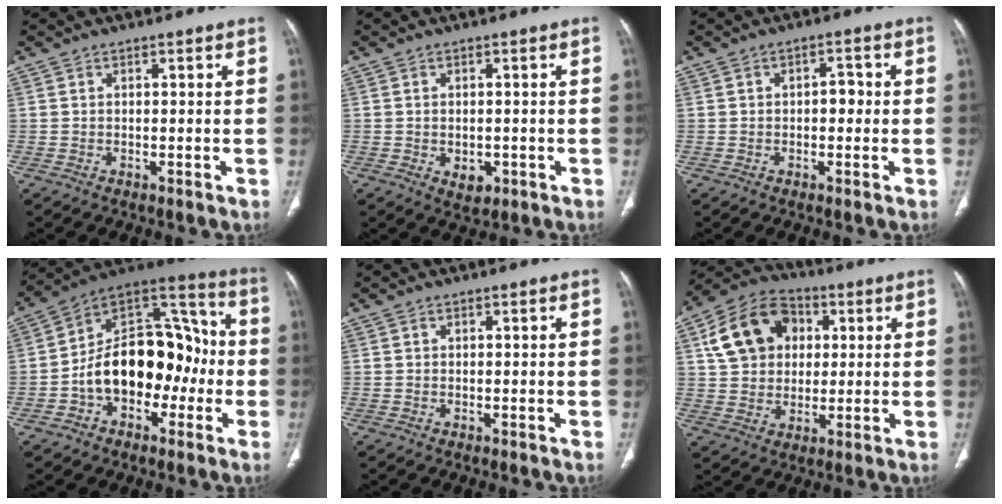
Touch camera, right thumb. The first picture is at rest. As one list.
[{"total": 3.5, "force": [-0.9, 2.4, 2.4], "torque": [-0.024, -0.001, -0.001]}, {"total": 2.9, "force": [-0.1, 2.0, 2.1], "torque": [-0.017, 0.010, -0.005]}, {"total": 20.7, "force": [-3.5, 13.4, 15.4], "torque": [-0.201, 0.063, -0.056]}, {"total": 0.0}, {"total": 14.7, "force": [4.1, 11.6, 8.2], "torque": [-0.122, 0.009, 0.066]}]